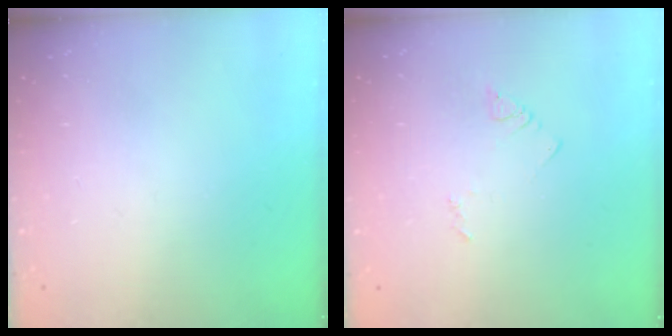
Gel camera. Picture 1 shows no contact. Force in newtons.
{"total": 3.7, "press": 3.7, "slide": 0.3}